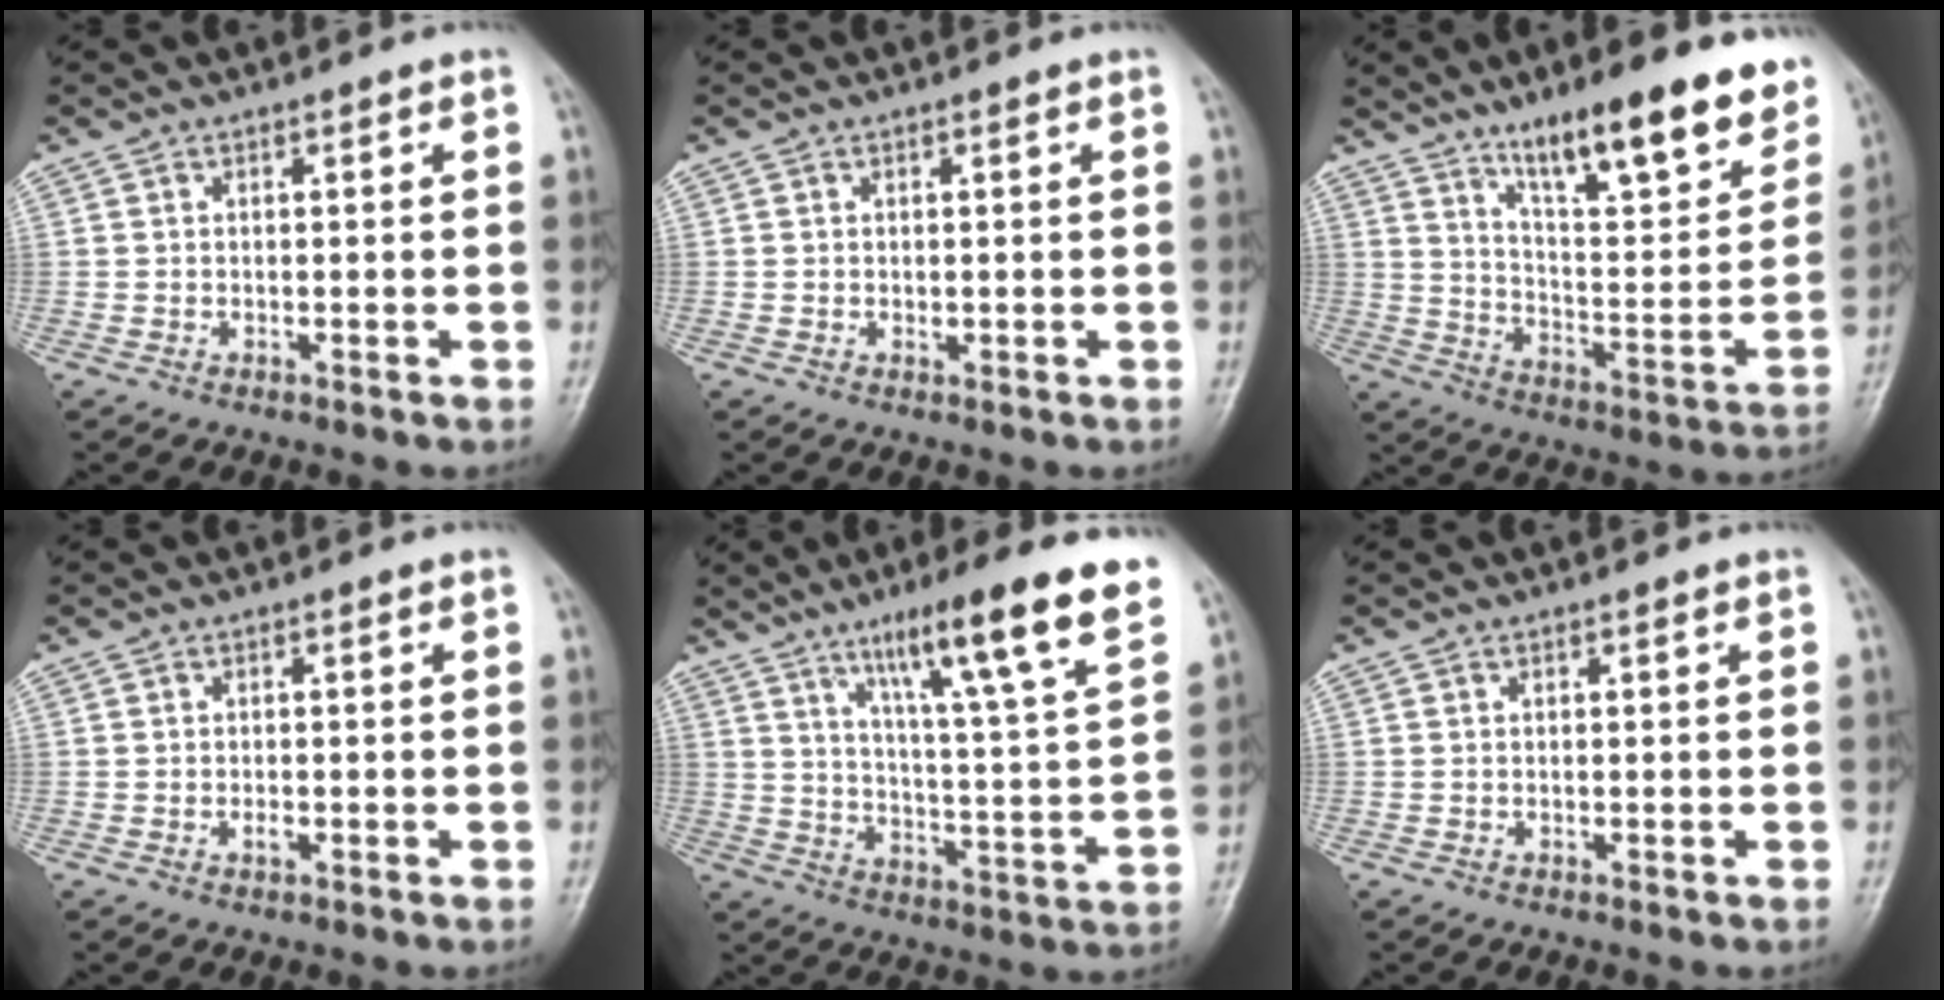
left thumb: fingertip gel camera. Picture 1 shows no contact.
{"total": 0.7, "force": [0.2, 0.4, 0.5], "torque": [-0.006, -0.001, 0.005]}
{"total": 20.6, "force": [13.7, 5.4, 14.4], "torque": [-0.173, -0.068, 0.219]}
{"total": 1.1, "force": [-0.4, 0.6, 0.8], "torque": [-0.013, 0.001, -0.005]}
{"total": 19.4, "force": [11.9, 1.6, 15.2], "torque": [-0.212, -0.048, 0.182]}
{"total": 0.0}